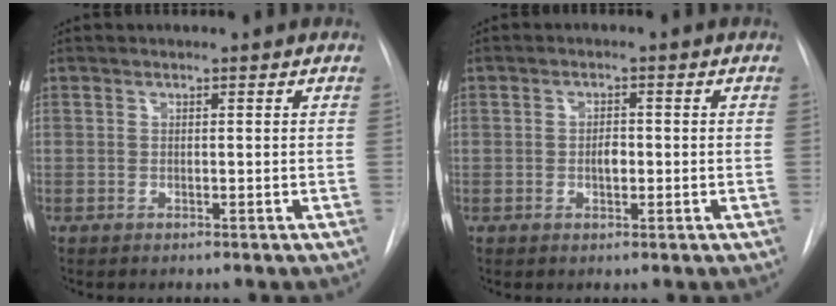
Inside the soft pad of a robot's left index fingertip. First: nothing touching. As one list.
[{"total": 2.3, "force": [-1.2, 1.0, 1.7], "torque": [-0.027, -0.003, -0.016]}]